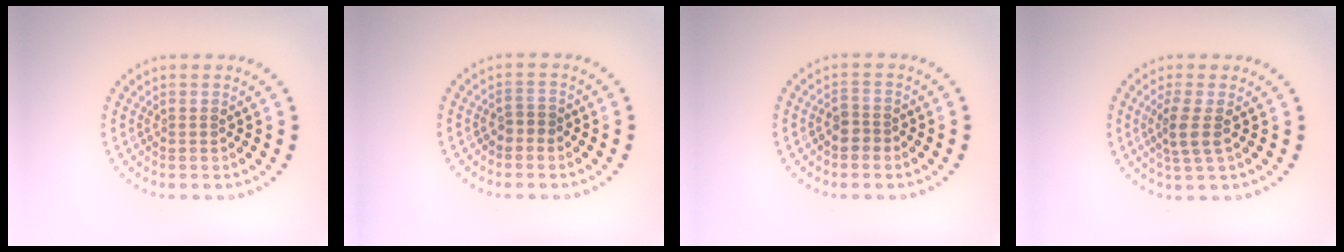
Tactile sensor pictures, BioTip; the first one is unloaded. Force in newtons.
{"total": 1.1, "press": 1.0, "slide": 0.5}
{"total": 1.9, "press": 1.6, "slide": 0.9}
{"total": 2.5, "press": 2.0, "slide": 1.5}